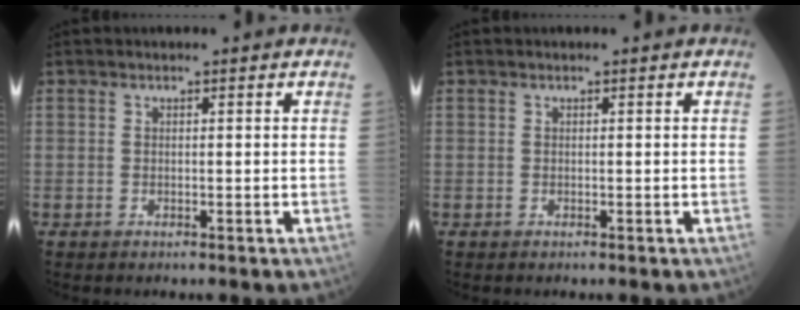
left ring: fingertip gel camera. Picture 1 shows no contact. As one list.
[{"total": 0.0}]